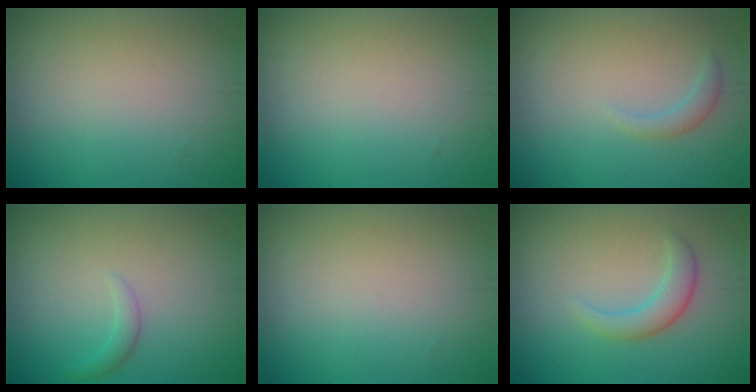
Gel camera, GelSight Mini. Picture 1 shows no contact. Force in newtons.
{"total": 0.0}
{"total": 1.3, "press": 1.3, "slide": 0.1}
{"total": 1.1, "press": 1.1, "slide": 0.1}
{"total": 0.0}
{"total": 2.5, "press": 2.5, "slide": 0.1}